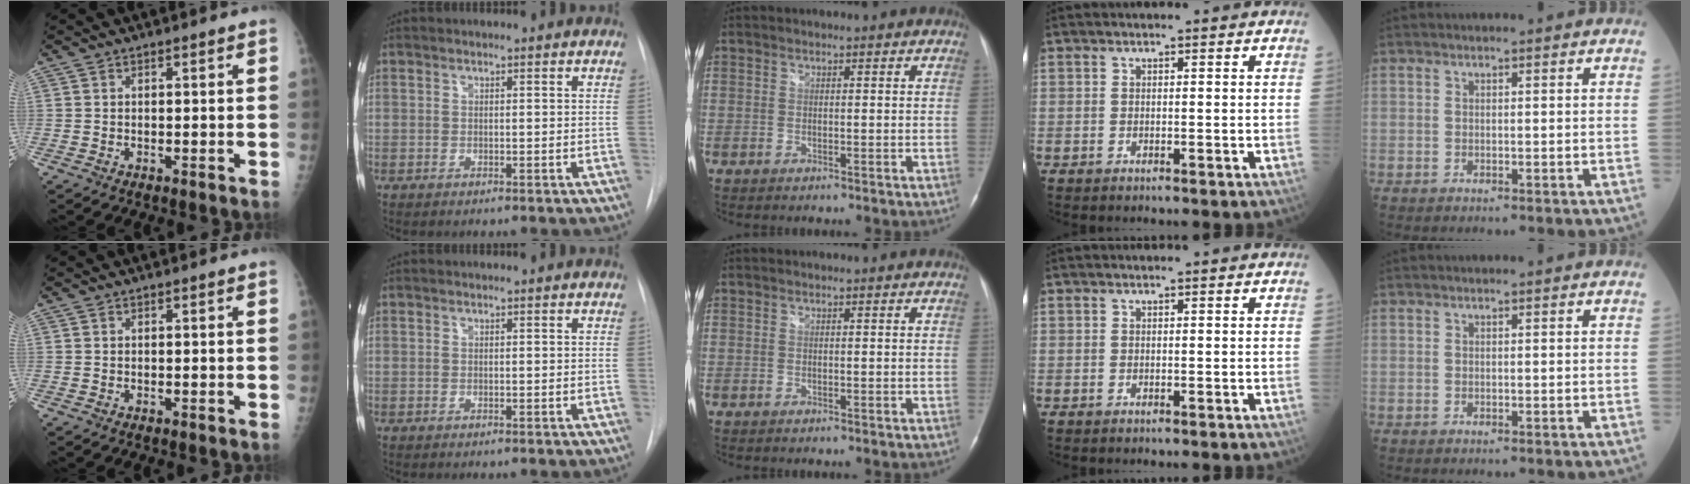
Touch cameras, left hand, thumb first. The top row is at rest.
{}